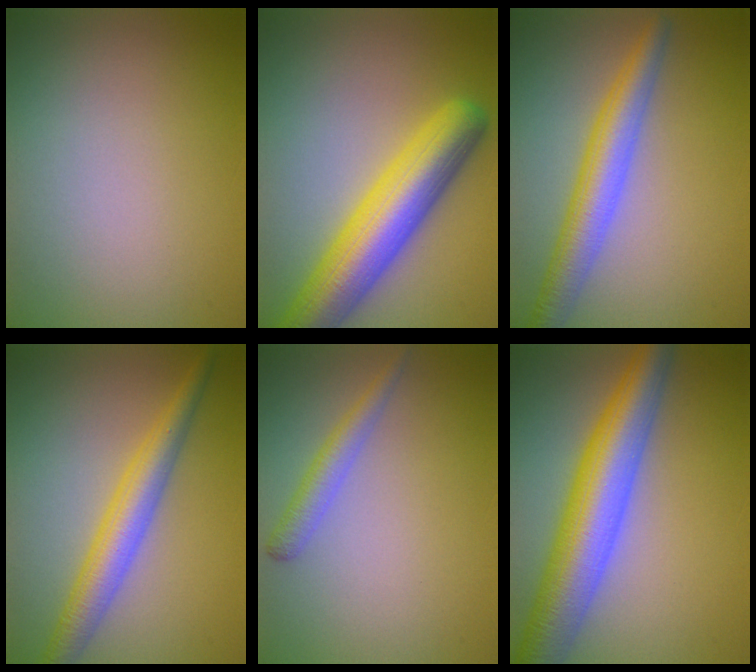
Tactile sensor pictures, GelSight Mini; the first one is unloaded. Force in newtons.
{"total": 8.4, "press": 8.4, "slide": 0.3}
{"total": 4.6, "press": 4.6, "slide": 0.0}
{"total": 4.3, "press": 4.3, "slide": 0.0}
{"total": 2.0, "press": 2.0, "slide": 0.1}
{"total": 8.4, "press": 8.4, "slide": 0.1}